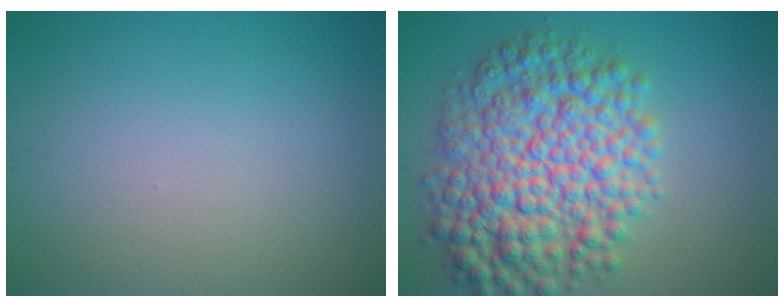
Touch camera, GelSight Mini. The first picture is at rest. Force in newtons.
{"total": 10.3, "press": 10.3, "slide": 0.2}